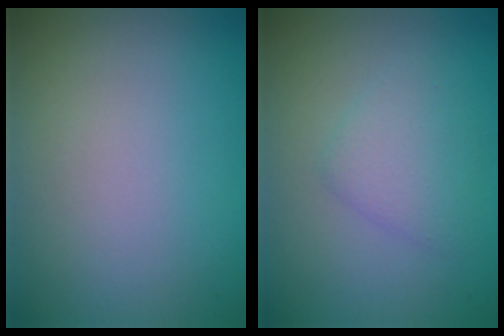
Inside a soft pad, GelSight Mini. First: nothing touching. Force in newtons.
{"total": 2.4, "press": 2.4, "slide": 0.1}